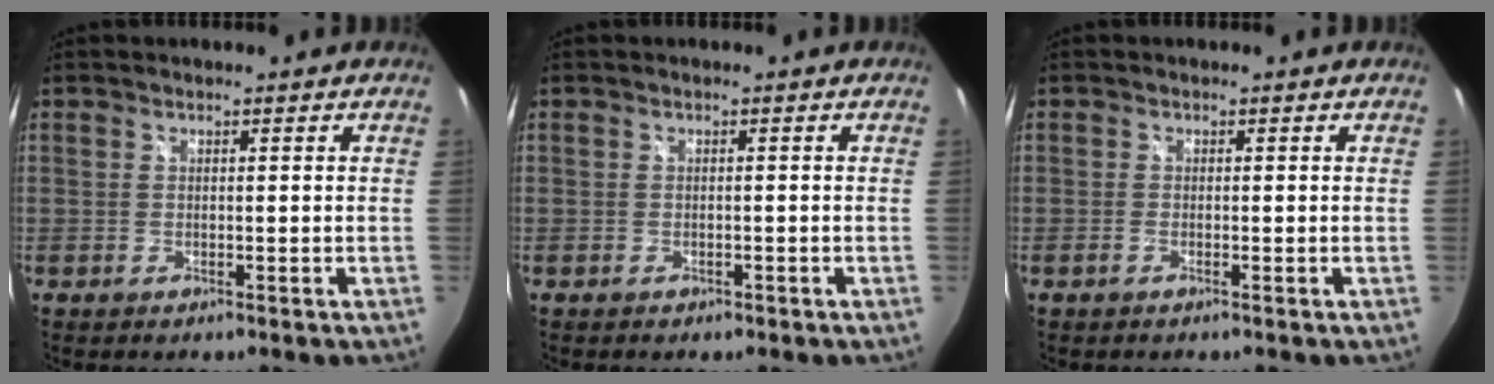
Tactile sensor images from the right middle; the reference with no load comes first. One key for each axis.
{"total": 1.3, "fx": -0.9, "fy": 0.8, "fz": 0.5, "tx": -0.009, "ty": -0.002, "tz": -0.012}
{"total": 0.5, "fx": -0.4, "fy": 0.0, "fz": 0.3, "tx": -0.007, "ty": -0.001, "tz": -0.010}